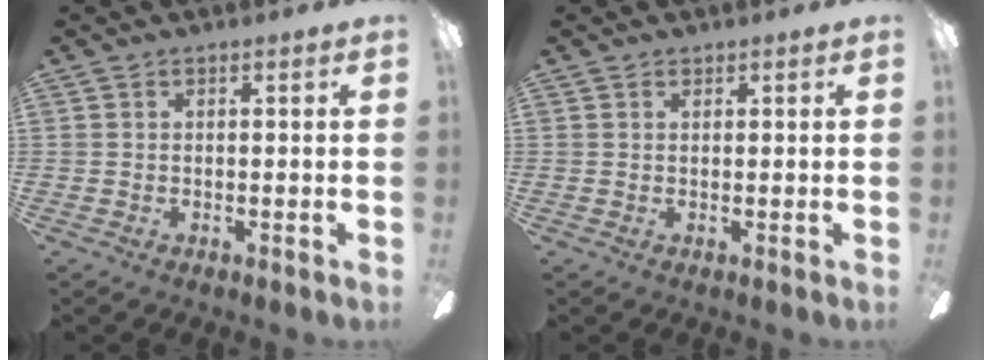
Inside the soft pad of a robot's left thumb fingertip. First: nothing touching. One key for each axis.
{"total": 0.5, "fx": 0.4, "fy": 0.2, "fz": 0.2, "tx": -0.005, "ty": 0.000, "tz": 0.008}